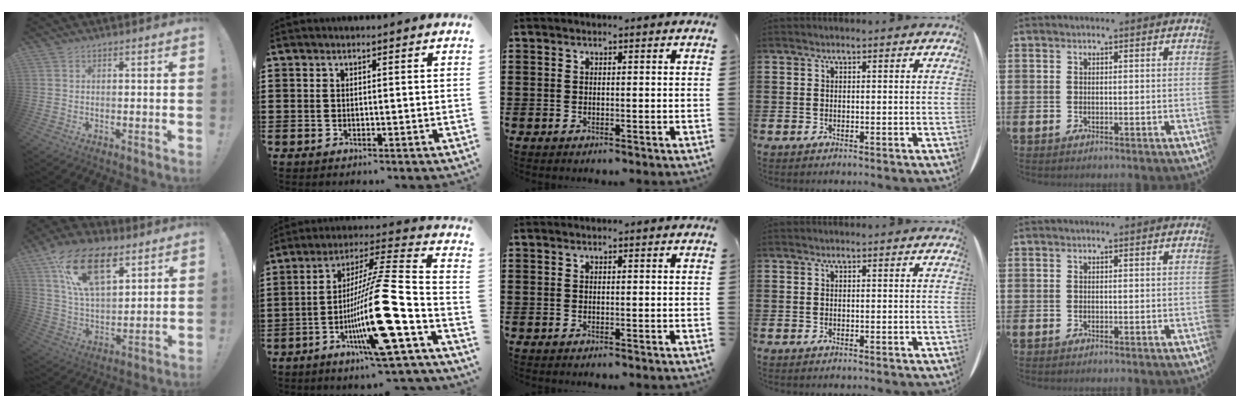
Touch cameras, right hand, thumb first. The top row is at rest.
{"thumb": {"total": 19.1, "force": [9.8, 10.4, 12.7], "torque": [-0.226, -0.048, 0.175]}, "index": {"total": 17.8, "force": [-7.2, 1.9, 16.2], "torque": [-0.291, -0.019, -0.130]}}